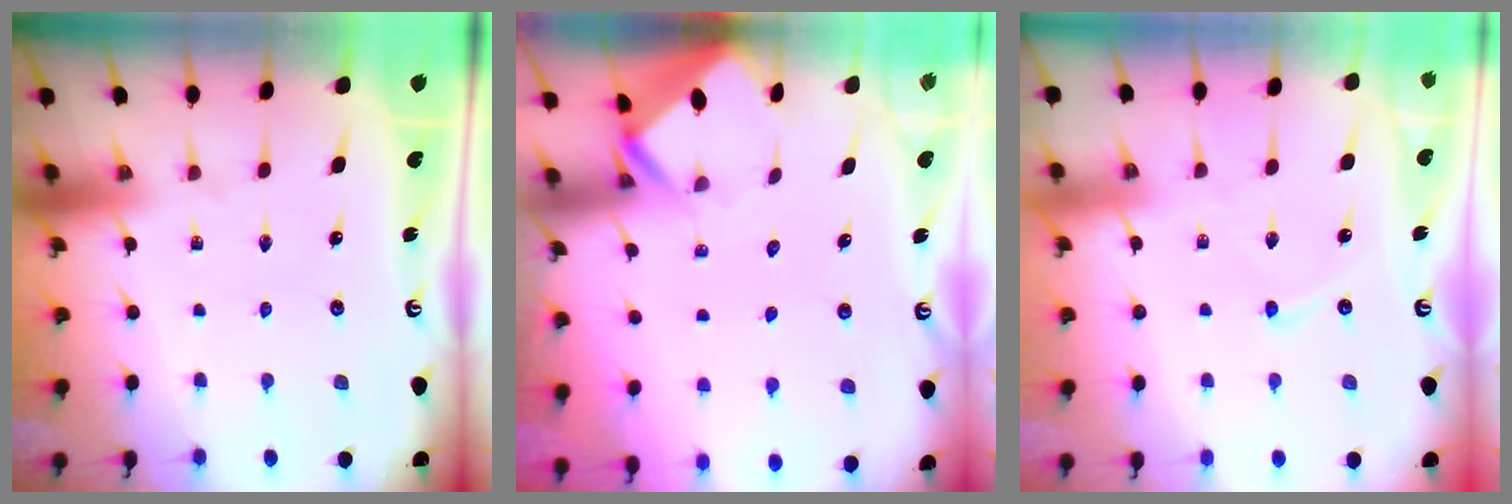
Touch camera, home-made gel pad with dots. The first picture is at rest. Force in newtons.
{"total": 2.8, "press": 2.8, "slide": 0.2}
{"total": 2.1, "press": 2.1, "slide": 0.2}